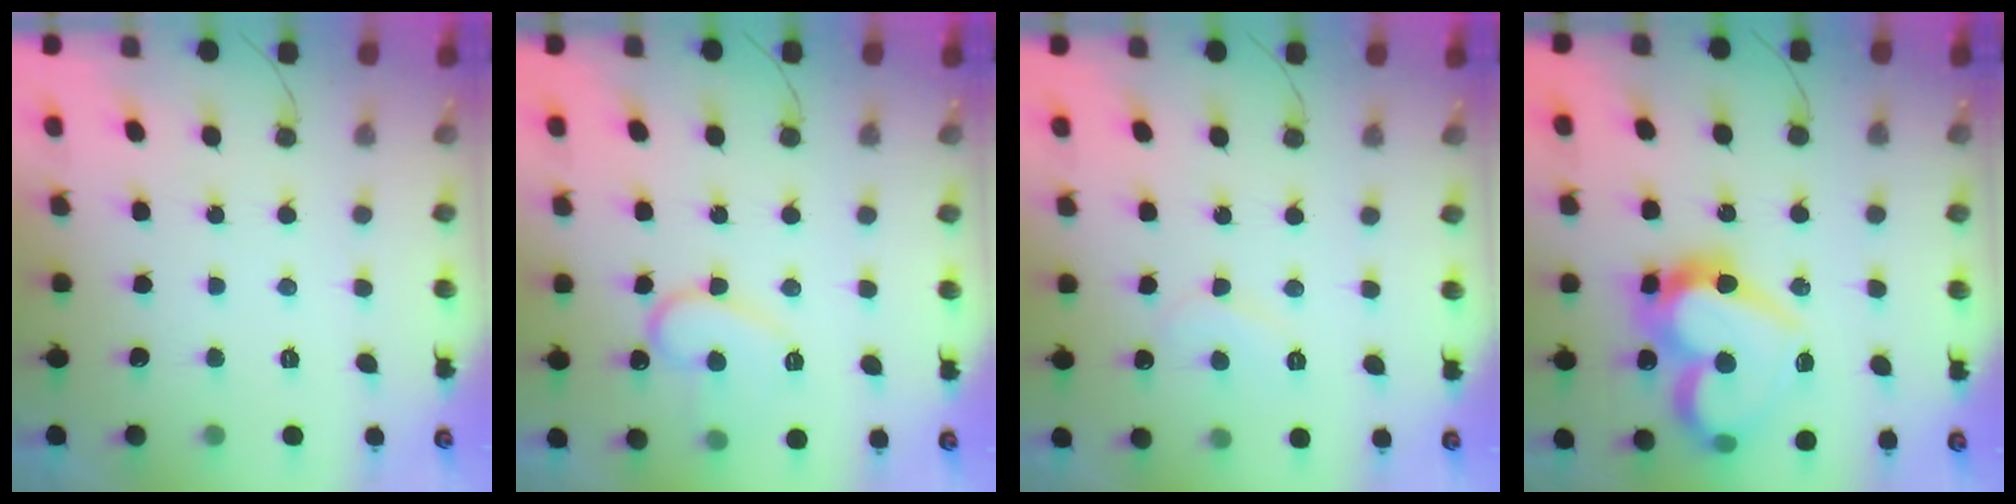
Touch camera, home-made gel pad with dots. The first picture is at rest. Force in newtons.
{"total": 12.1, "press": 12.0, "slide": 0.9}
{"total": 7.0, "press": 7.0, "slide": 0.5}
{"total": 21.2, "press": 21.1, "slide": 2.6}